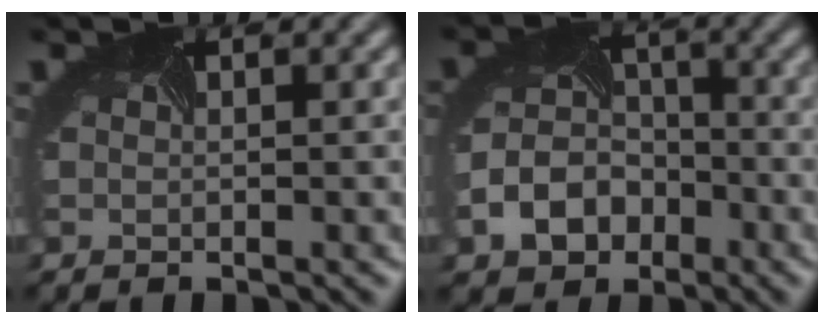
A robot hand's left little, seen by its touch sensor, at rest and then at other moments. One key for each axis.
{"total": 4.7, "fx": -2.3, "fy": 3.7, "fz": 1.7, "tx": -0.042, "ty": -0.003, "tz": -0.047}